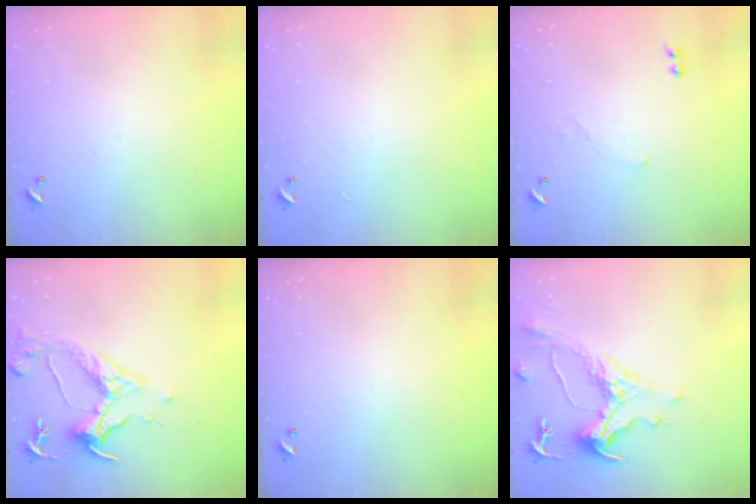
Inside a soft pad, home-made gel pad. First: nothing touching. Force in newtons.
{"total": 0.0}
{"total": 1.1, "press": 0.9, "slide": 0.5}
{"total": 5.2, "press": 5.0, "slide": 1.3}
{"total": 0.0}
{"total": 1.5, "press": 0.3, "slide": 1.5}